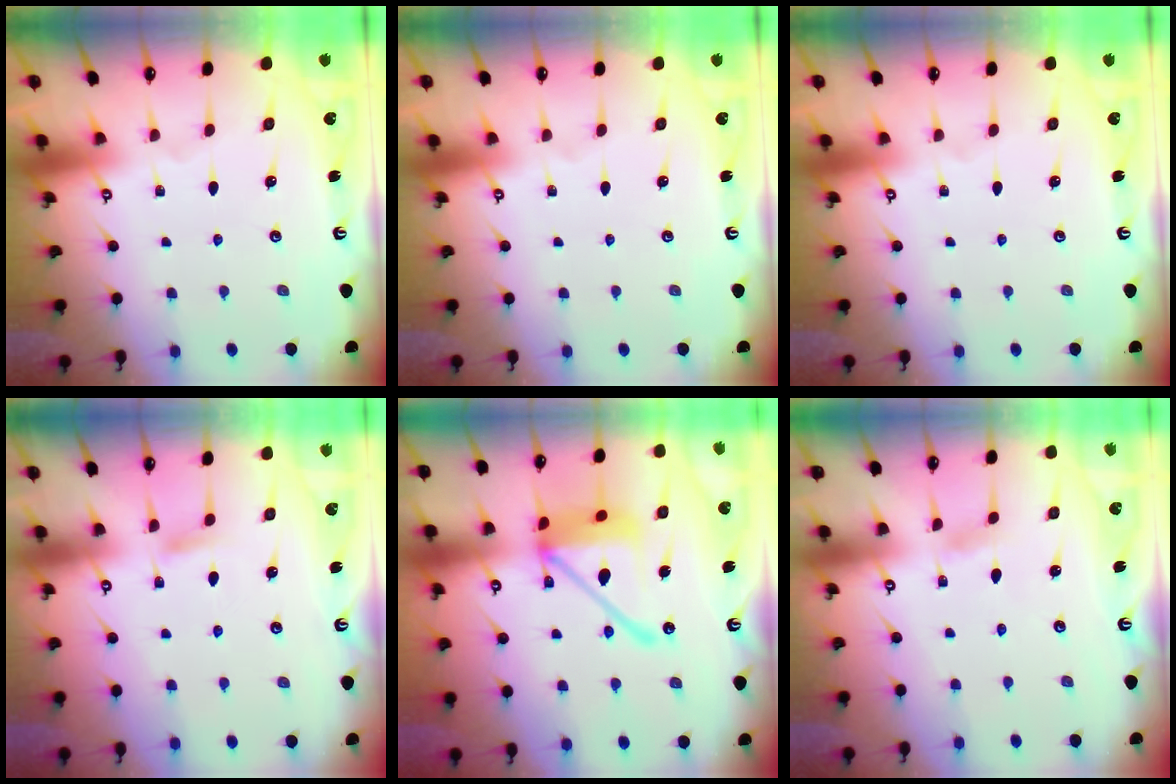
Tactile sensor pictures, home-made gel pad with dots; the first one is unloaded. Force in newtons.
{"total": 0.0}
{"total": 0.0}
{"total": 4.6, "press": 4.6, "slide": 0.6}
{"total": 16.8, "press": 16.7, "slide": 1.9}
{"total": 2.6, "press": 2.6, "slide": 0.3}